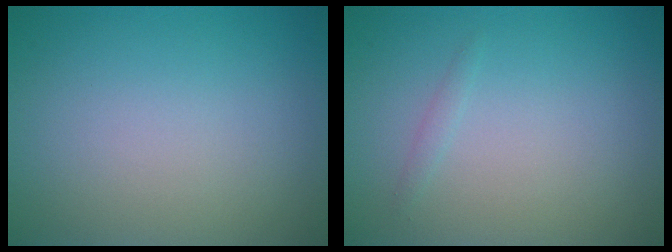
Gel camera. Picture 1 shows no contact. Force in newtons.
{"total": 0.6, "press": 0.6, "slide": 0.0}